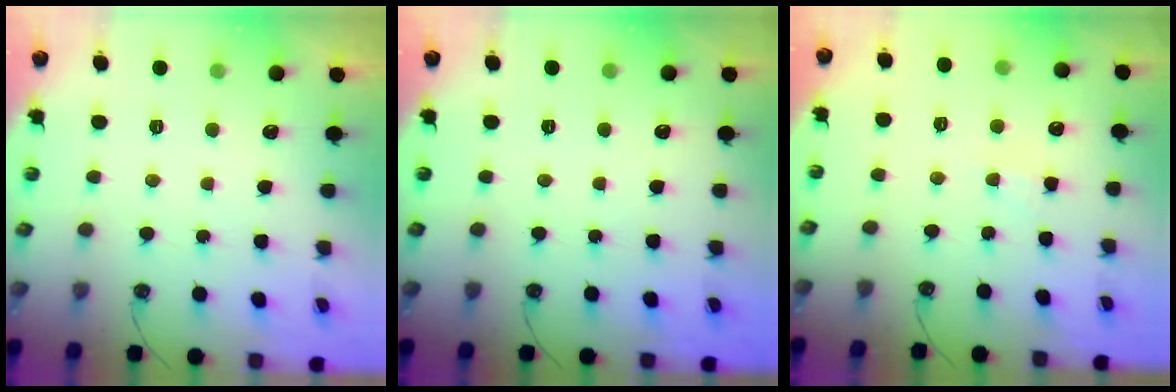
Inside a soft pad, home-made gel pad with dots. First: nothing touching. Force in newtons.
{"total": 0.0}
{"total": 3.7, "press": 3.6, "slide": 0.6}